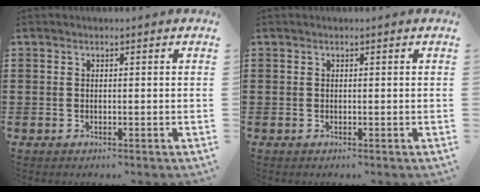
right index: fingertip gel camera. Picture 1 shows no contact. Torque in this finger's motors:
{"motor_torque": [0.13, -0.08, -0.02, -0.01]}